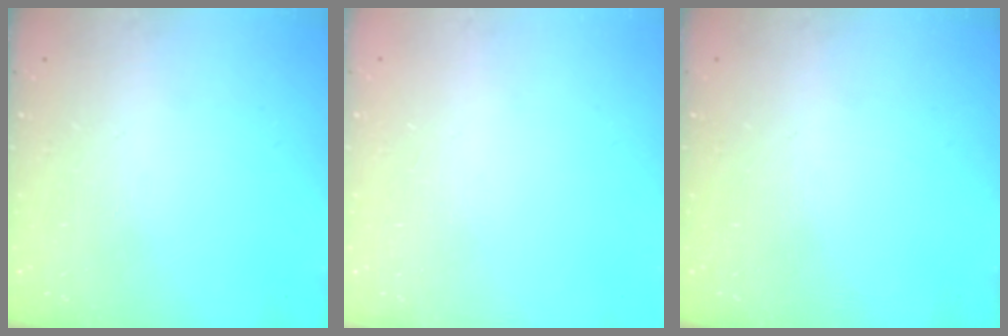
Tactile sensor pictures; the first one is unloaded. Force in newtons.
{"total": 1.0, "press": 0.8, "slide": 0.6}
{"total": 0.0}